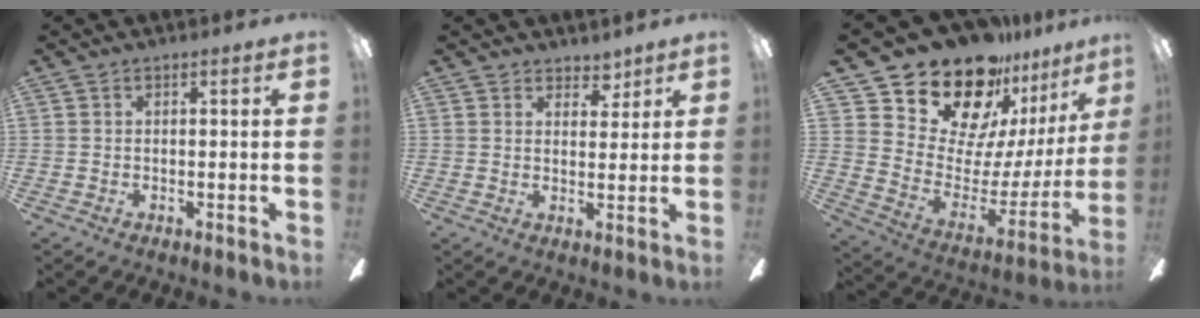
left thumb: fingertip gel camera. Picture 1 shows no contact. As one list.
[{"total": 4.1, "force": [3.4, 2.2, 0.5], "torque": [0.004, -0.018, 0.059]}, {"total": 21.7, "force": [17.5, 10.1, 7.9], "torque": [-0.138, -0.137, 0.321]}]